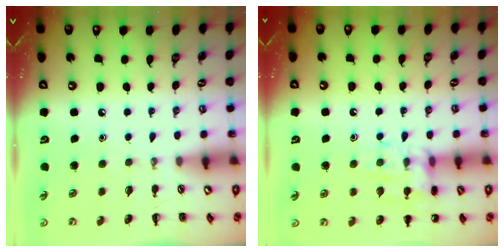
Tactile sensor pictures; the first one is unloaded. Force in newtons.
{"total": 13.3, "press": 13.3, "slide": 0.8}